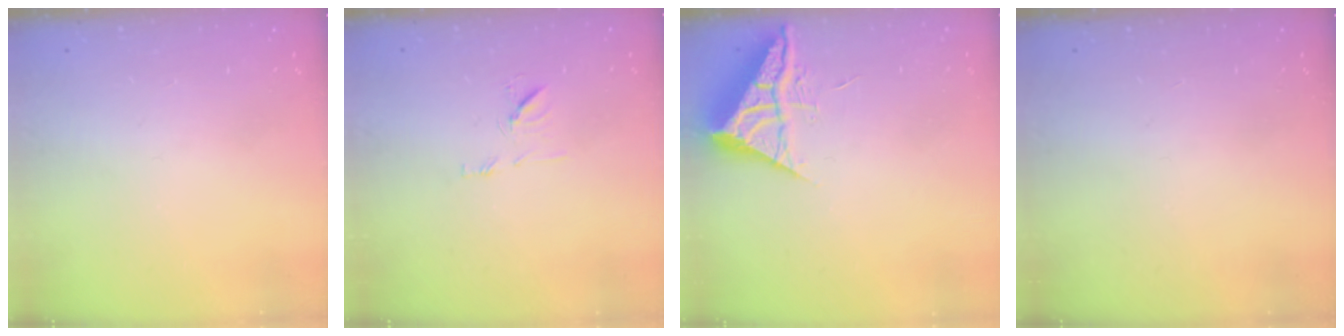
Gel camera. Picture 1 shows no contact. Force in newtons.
{"total": 7.5, "press": 7.4, "slide": 0.6}
{"total": 6.4, "press": 6.4, "slide": 0.2}
{"total": 0.0}